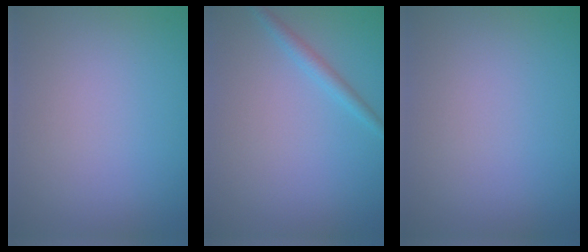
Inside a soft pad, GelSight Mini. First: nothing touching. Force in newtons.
{"total": 1.5, "press": 1.5, "slide": 0.1}
{"total": 0.0}